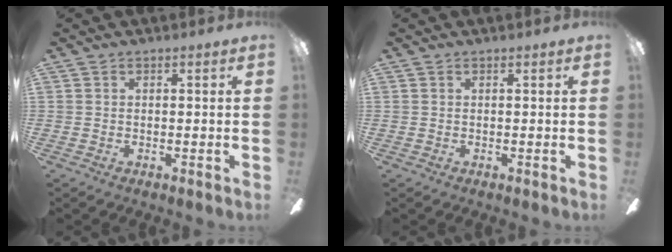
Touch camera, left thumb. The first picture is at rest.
{"total": 0.0}